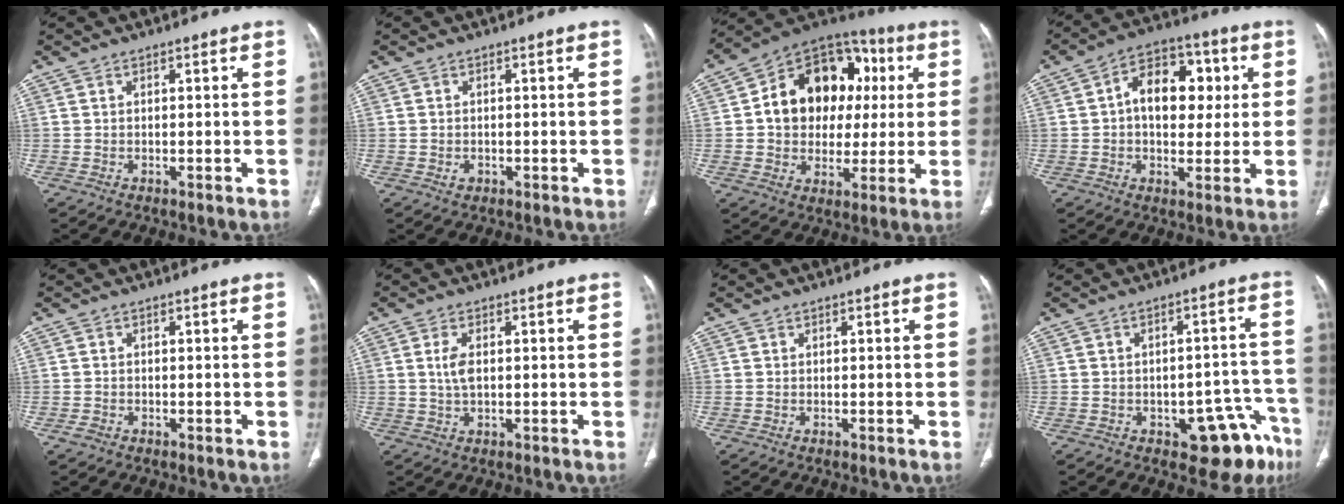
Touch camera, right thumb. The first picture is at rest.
{"total": 1.3, "force": [-0.3, 1.0, 0.6], "torque": [-0.009, 0.006, -0.002]}
{"total": 20.2, "force": [3.0, 15.5, 12.6], "torque": [-0.139, 0.031, 0.047]}
{"total": 12.9, "force": [1.8, 8.7, 9.4], "torque": [-0.100, 0.019, 0.020]}
{"total": 1.2, "force": [-0.6, 0.9, 0.5], "torque": [-0.009, 0.006, -0.011]}
{"total": 3.5, "force": [0.5, 1.7, 3.0], "torque": [-0.066, 0.001, 0.012]}
{"total": 0.0}
{"total": 10.7, "force": [-6.1, 5.3, 7.0], "torque": [-0.043, 0.052, -0.072]}